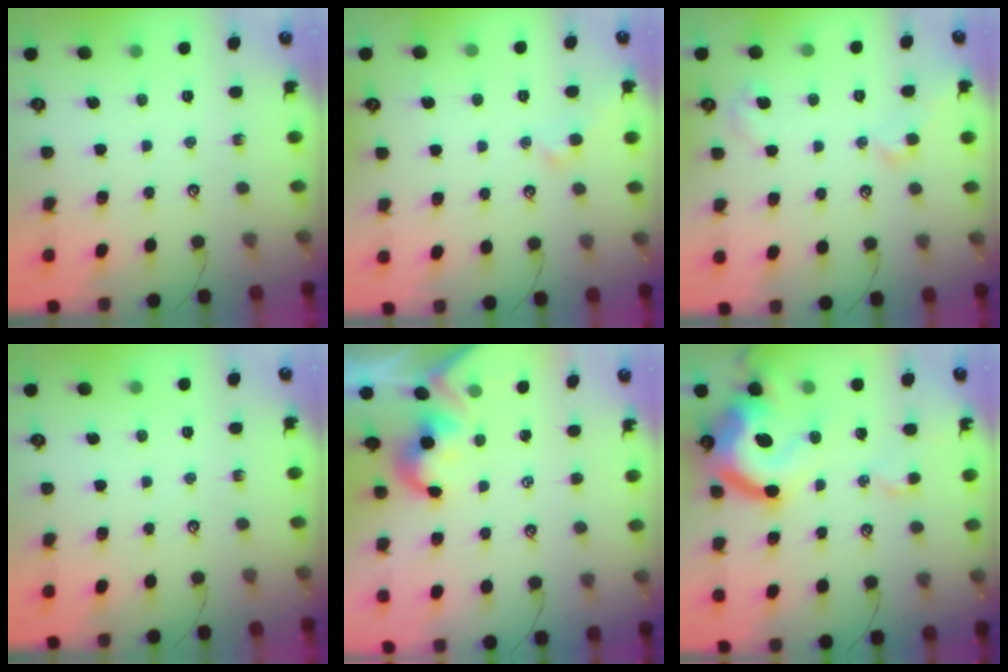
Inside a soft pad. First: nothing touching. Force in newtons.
{"total": 0.0}
{"total": 1.6, "press": 1.5, "slide": 0.3}
{"total": 0.0}
{"total": 1.9, "press": 1.9, "slide": 0.5}
{"total": 21.4, "press": 21.2, "slide": 3.1}